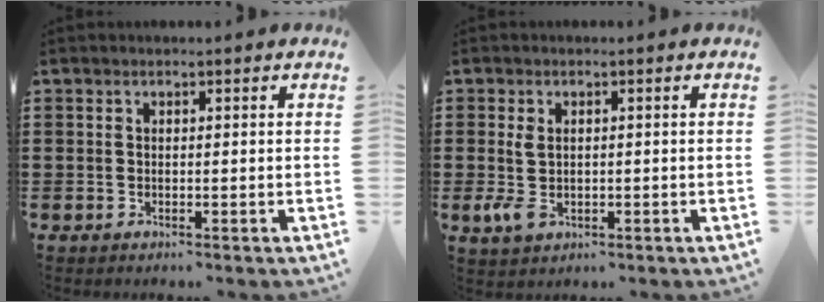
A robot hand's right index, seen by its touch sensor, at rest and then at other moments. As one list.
[{"total": 3.5, "force": [-0.2, 2.0, 2.8], "torque": [-0.076, -0.005, -0.009]}]